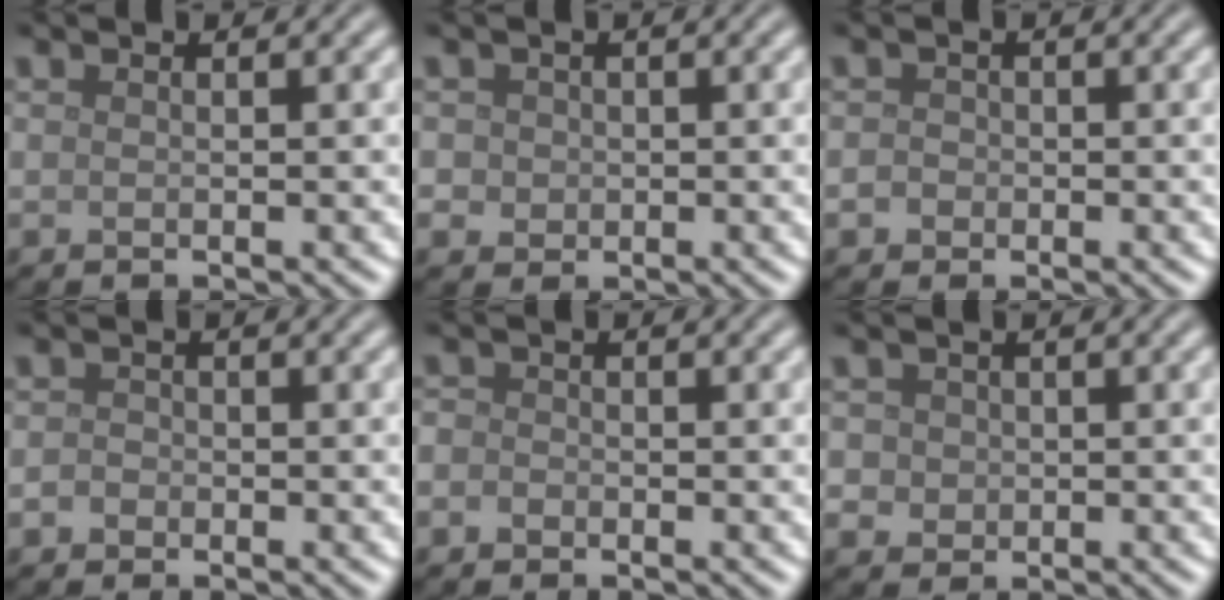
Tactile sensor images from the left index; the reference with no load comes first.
{"total": 2.5, "force": [0.5, 2.2, 1.0], "torque": [-0.006, 0.012, 0.003]}
{"total": 1.4, "force": [-0.3, 1.3, 0.4], "torque": [0.006, 0.005, -0.011]}
{"total": 1.2, "force": [-0.5, 1.0, 0.3], "torque": [0.003, -0.001, -0.013]}
{"total": 1.6, "force": [-0.5, 1.4, 0.5], "torque": [0.004, 0.004, -0.017]}
{"total": 3.2, "force": [0.8, 2.8, 1.3], "torque": [-0.012, 0.015, 0.003]}